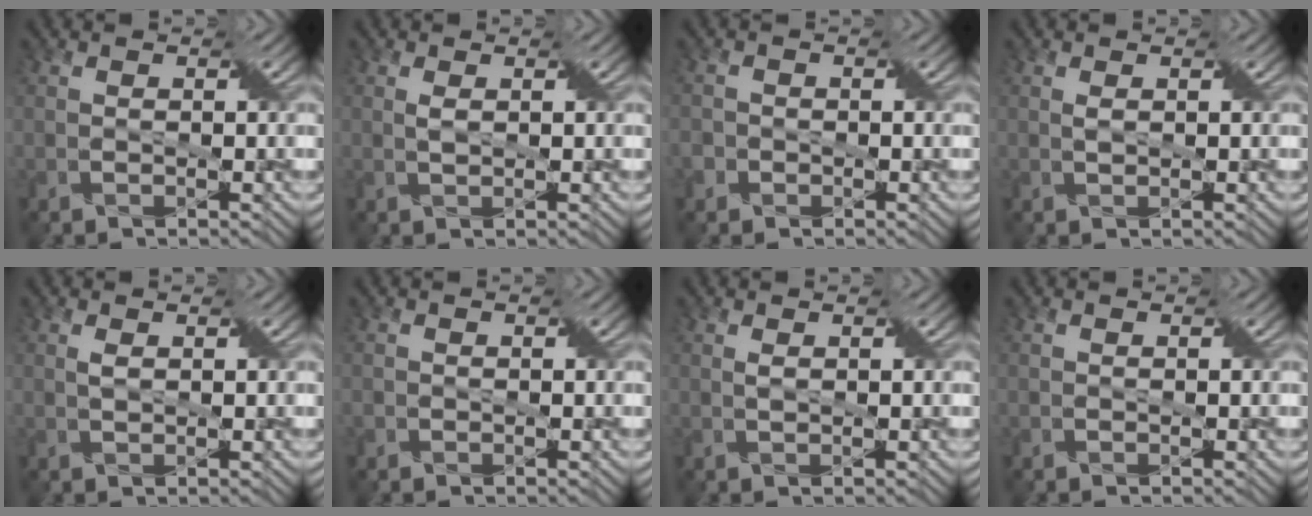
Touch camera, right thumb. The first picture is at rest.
{"total": 1.1, "force": [0.4, 0.4, 0.9], "torque": [-0.024, 0.003, 0.008]}
{"total": 1.7, "force": [-0.8, 1.5, 0.3], "torque": [-0.005, 0.000, -0.013]}
{"total": 0.8, "force": [0.3, 0.3, 0.6], "torque": [-0.018, 0.003, 0.007]}
{"total": 1.1, "force": [0.4, 0.4, 0.9], "torque": [-0.023, 0.003, 0.009]}
{"total": 0.6, "force": [-0.3, 0.6, 0.0], "torque": [-0.005, -0.002, -0.006]}
{"total": 0.7, "force": [0.3, 0.3, 0.6], "torque": [-0.018, 0.003, 0.007]}
{"total": 0.0}